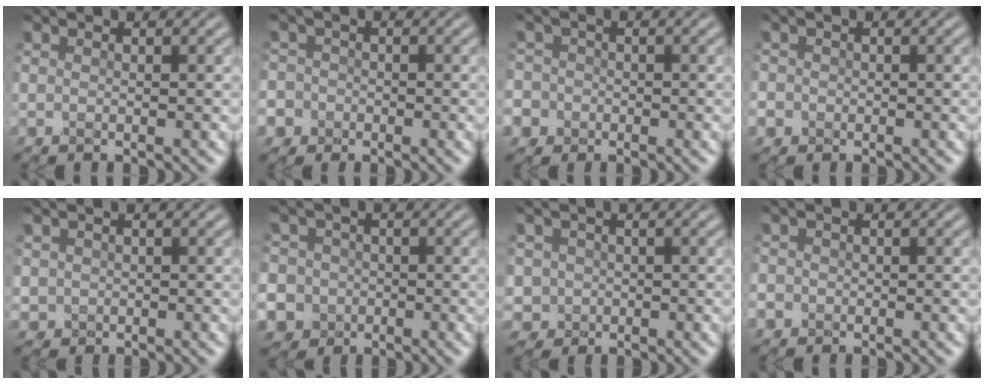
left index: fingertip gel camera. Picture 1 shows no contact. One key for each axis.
{"total": 5.7, "fx": -2.5, "fy": 5.1, "fz": 0.9, "tx": -0.023, "ty": -0.009, "tz": -0.071}
{"total": 6.1, "fx": -2.5, "fy": 5.4, "fz": 1.2, "tx": -0.036, "ty": -0.009, "tz": -0.073}
{"total": 2.1, "fx": -0.7, "fy": 1.9, "fz": 0.4, "tx": 0.000, "ty": 0.001, "tz": -0.018}
{"total": 1.2, "fx": 0.2, "fy": 1.2, "fz": 0.2, "tx": -0.002, "ty": -0.004, "tz": 0.004}
{"total": 10.8, "fx": -3.0, "fy": 10.1, "fz": 2.5, "tx": -0.080, "ty": -0.004, "tz": -0.086}
{"total": 2.0, "fx": -0.2, "fy": 2.0, "fz": 0.0, "tx": 0.007, "ty": 0.000, "tz": 0.001}
{"total": 1.6, "fx": -0.6, "fy": 1.4, "fz": 0.3, "tx": 0.000, "ty": -0.003, "tz": -0.009}